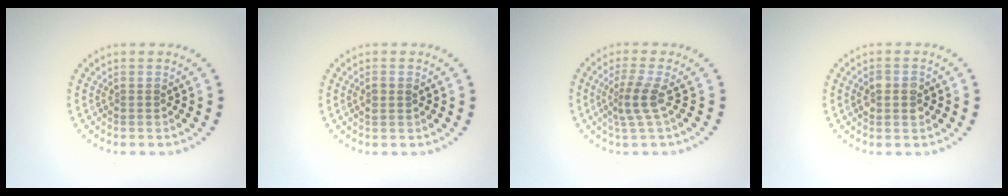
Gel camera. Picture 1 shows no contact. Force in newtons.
{"total": 1.0, "press": 1.0, "slide": 0.1}
{"total": 2.6, "press": 1.8, "slide": 1.8}
{"total": 2.3, "press": 2.3, "slide": 0.2}